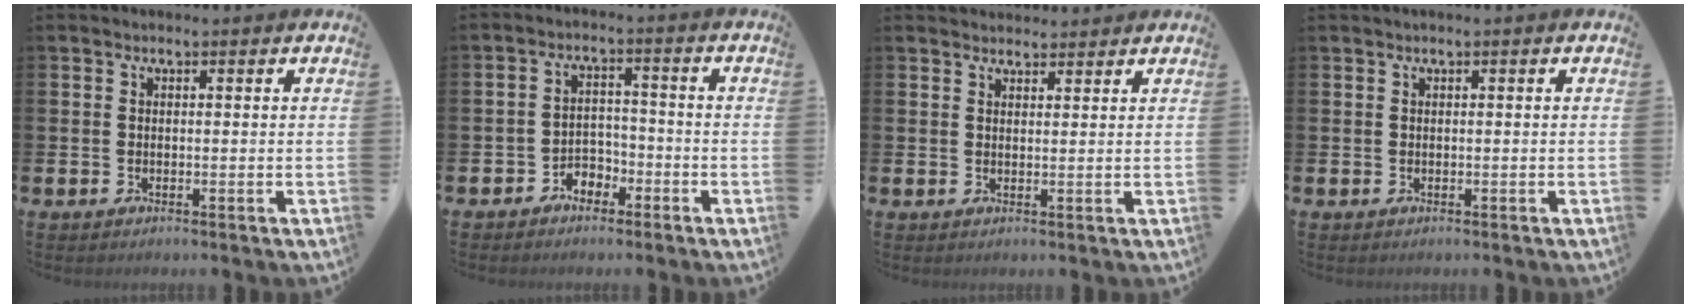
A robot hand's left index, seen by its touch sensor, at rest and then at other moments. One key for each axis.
{"total": 2.9, "fx": -2.4, "fy": 1.7, "fz": 0.4, "tx": -0.020, "ty": 0.005, "tz": -0.053}
{"total": 2.2, "fx": 2.1, "fy": 0.5, "fz": -0.1, "tx": 0.009, "ty": -0.009, "tz": 0.037}
{"total": 0.0}